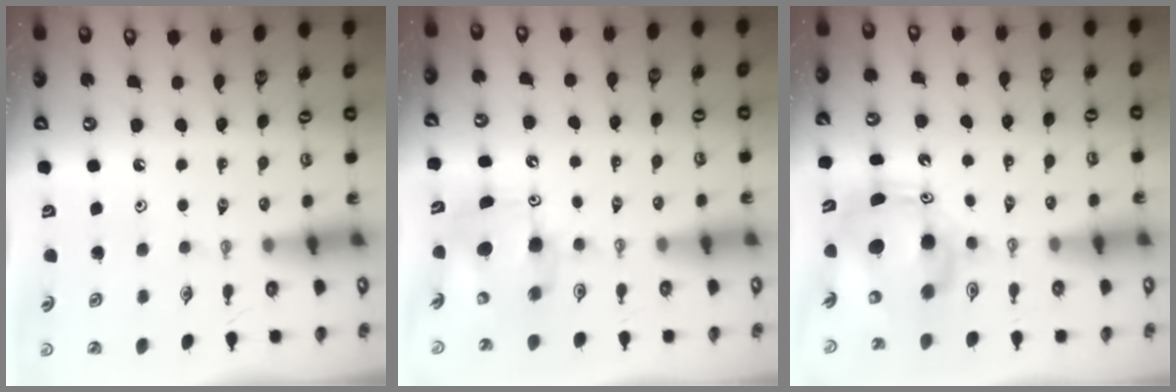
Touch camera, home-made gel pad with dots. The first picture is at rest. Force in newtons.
{"total": 6.8, "press": 6.5, "slide": 1.9}
{"total": 9.5, "press": 9.2, "slide": 2.1}